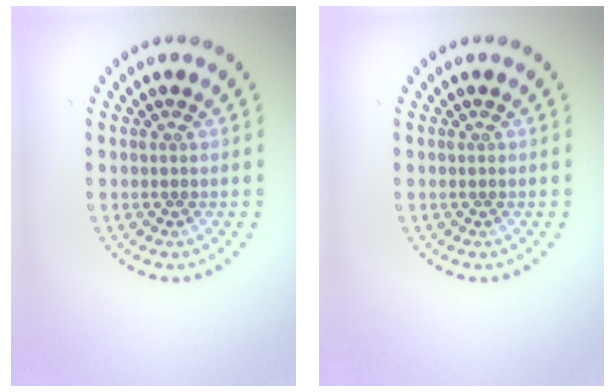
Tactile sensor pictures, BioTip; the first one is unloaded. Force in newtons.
{"total": 0.0}